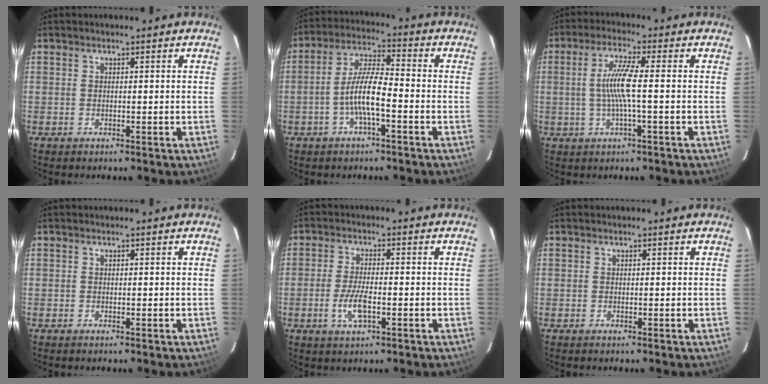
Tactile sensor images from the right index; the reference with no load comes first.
{"total": 8.0, "force": [-2.9, 1.4, 7.4], "torque": [-0.153, 0.009, -0.055]}
{"total": 6.6, "force": [-0.6, -0.2, 6.6], "torque": [-0.134, 0.000, -0.009]}
{"total": 0.0}
{"total": 5.8, "force": [-2.0, 1.7, 5.1], "torque": [-0.109, -0.006, -0.039]}
{"total": 0.0}